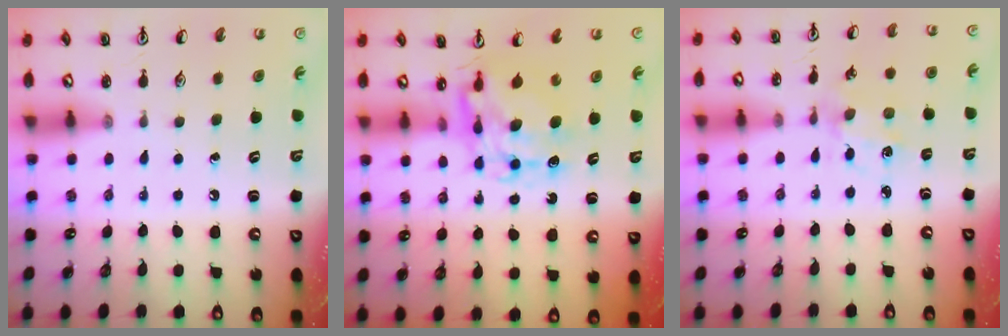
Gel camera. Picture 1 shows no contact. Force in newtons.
{"total": 9.1, "press": 9.0, "slide": 0.8}
{"total": 1.7, "press": 1.6, "slide": 0.1}